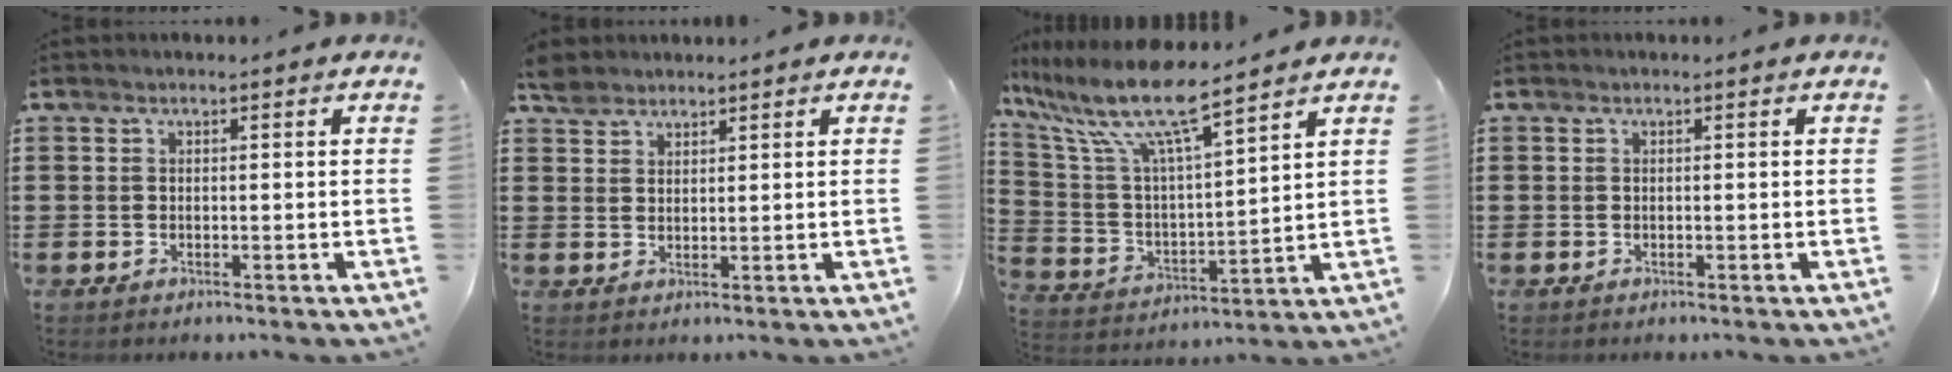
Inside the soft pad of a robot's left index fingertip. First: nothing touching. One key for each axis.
{"total": 2.8, "fx": 2.5, "fy": 1.3, "fz": 0.3, "tx": -0.014, "ty": 0.002, "tz": 0.049}
{"total": 10.8, "fx": 8.6, "fy": 1.0, "fz": 6.5, "tx": -0.166, "ty": -0.055, "tz": 0.141}
{"total": 0.0}